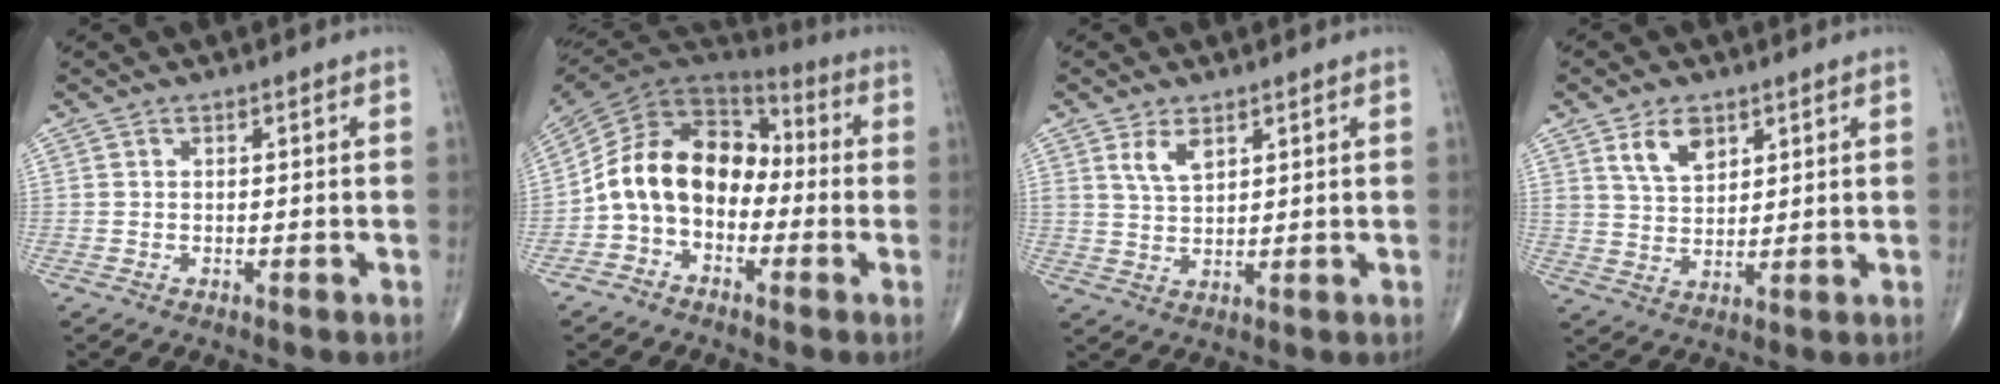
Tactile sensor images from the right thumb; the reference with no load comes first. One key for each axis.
{"total": 15.0, "fx": -2.6, "fy": 10.9, "fz": 9.9, "tx": -0.157, "ty": 0.066, "tz": -0.060}
{"total": 4.1, "fx": 2.3, "fy": 2.1, "fz": 2.6, "tx": -0.040, "ty": -0.013, "tz": 0.049}
{"total": 6.2, "fx": 3.5, "fy": 3.8, "fz": 3.6, "tx": -0.046, "ty": -0.021, "tz": 0.068}